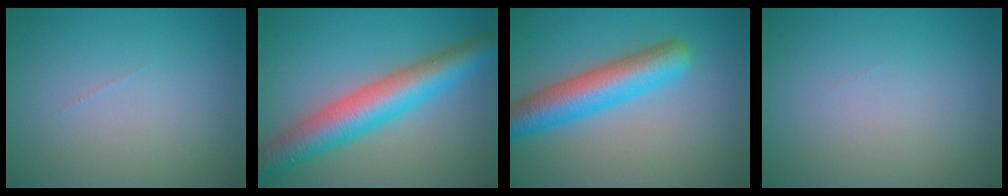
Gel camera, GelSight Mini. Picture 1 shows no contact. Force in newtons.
{"total": 7.8, "press": 7.8, "slide": 0.1}
{"total": 6.3, "press": 6.2, "slide": 0.3}
{"total": 0.0}